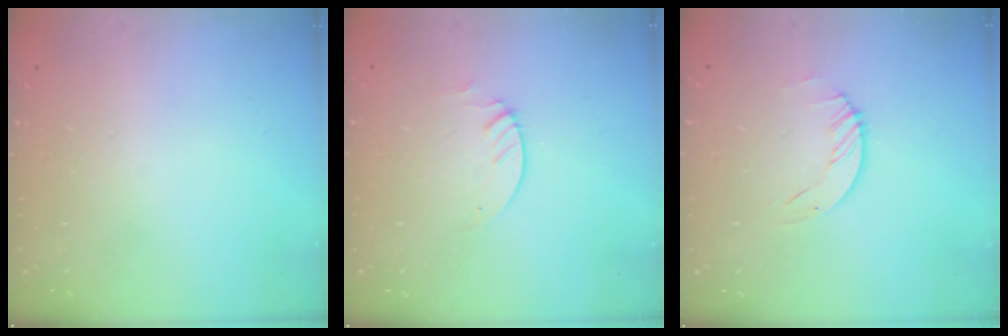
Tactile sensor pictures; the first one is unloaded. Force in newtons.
{"total": 2.3, "press": 2.3, "slide": 0.2}
{"total": 1.2, "press": 1.2, "slide": 0.2}